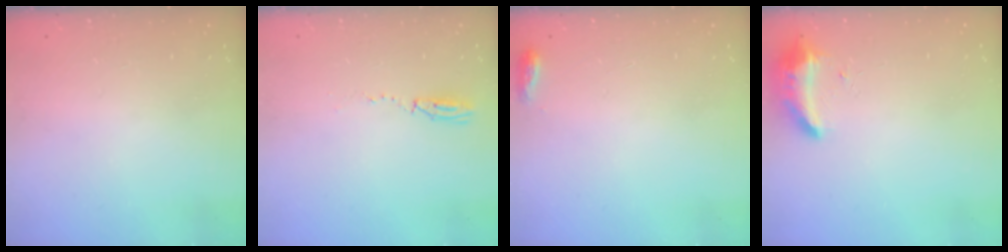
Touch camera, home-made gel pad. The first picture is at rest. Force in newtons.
{"total": 11.2, "press": 4.4, "slide": 10.3}
{"total": 3.7, "press": 3.6, "slide": 1.2}
{"total": 9.6, "press": 9.0, "slide": 3.4}